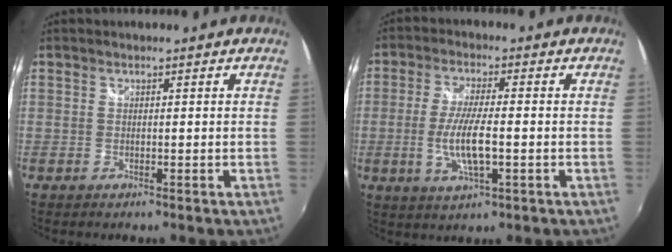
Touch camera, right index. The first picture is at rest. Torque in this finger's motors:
{"motor_torque": [0.29, -0.12, 0.41, 0.09]}